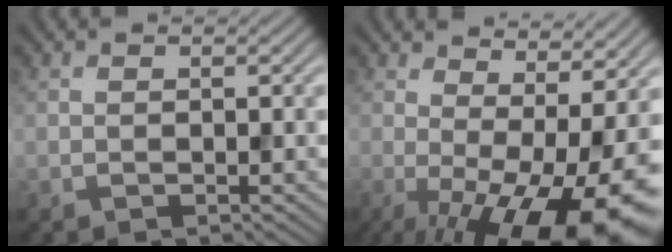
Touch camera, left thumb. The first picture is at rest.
{"total": 17.0, "force": [-3.2, 6.3, 15.4], "torque": [-0.208, -0.011, -0.028]}